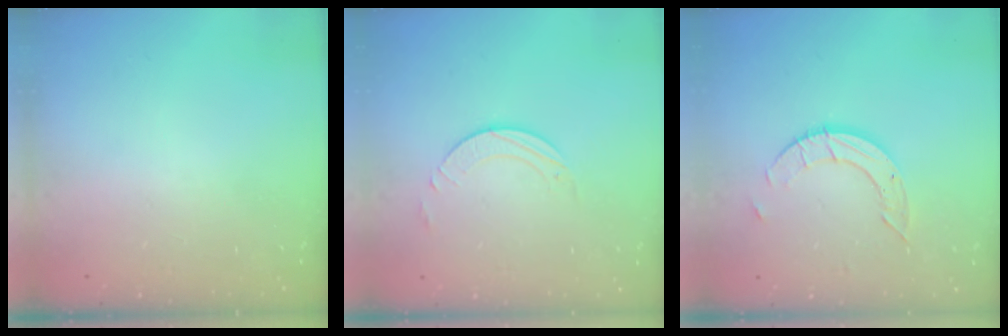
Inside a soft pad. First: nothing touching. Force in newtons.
{"total": 2.3, "press": 2.3, "slide": 0.2}
{"total": 6.1, "press": 6.1, "slide": 0.2}